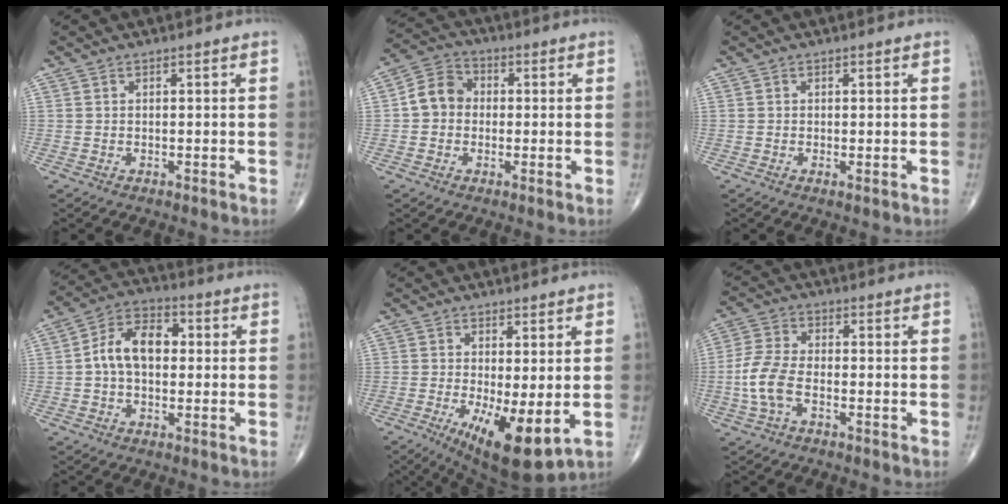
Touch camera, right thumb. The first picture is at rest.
{"total": 6.8, "force": [-0.2, 5.8, 3.5], "torque": [-0.048, 0.024, -0.018]}
{"total": 0.6, "force": [-0.1, 0.2, 0.6], "torque": [-0.014, -0.004, -0.004]}
{"total": 9.9, "force": [0.4, 6.4, 7.5], "torque": [-0.123, 0.028, -0.002]}
{"total": 11.4, "force": [-2.6, 3.8, 10.5], "torque": [-0.170, -0.025, -0.028]}
{"total": 7.5, "force": [-2.1, 3.9, 6.0], "torque": [-0.142, 0.020, -0.047]}